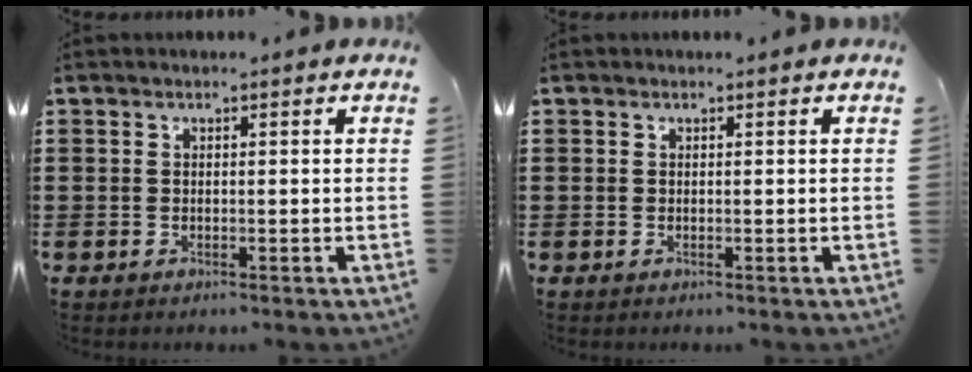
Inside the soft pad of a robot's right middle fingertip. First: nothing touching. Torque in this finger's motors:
{"motor_torque": [-0.01, -0.43, 0.06, 0.02]}